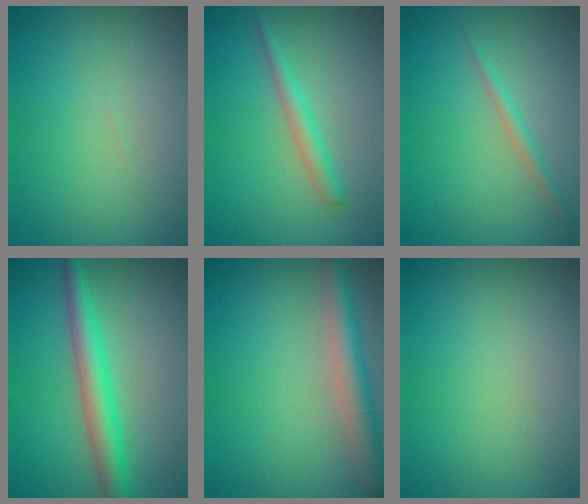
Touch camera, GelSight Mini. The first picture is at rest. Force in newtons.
{"total": 1.8, "press": 1.8, "slide": 0.0}
{"total": 1.1, "press": 1.1, "slide": 0.1}
{"total": 4.0, "press": 4.0, "slide": 0.1}
{"total": 3.8, "press": 3.8, "slide": 0.2}
{"total": 0.0}